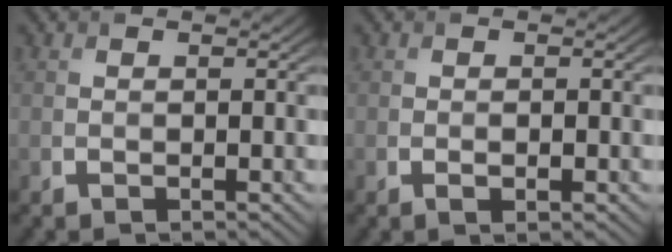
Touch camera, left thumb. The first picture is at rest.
{"total": 1.1, "force": [-0.3, 0.4, 1.0], "torque": [-0.019, -0.002, -0.004]}